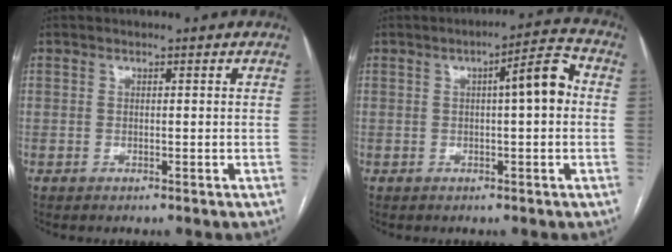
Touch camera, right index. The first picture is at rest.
{"total": 6.5, "force": [0.7, 1.0, 6.4], "torque": [-0.092, 0.022, 0.006]}